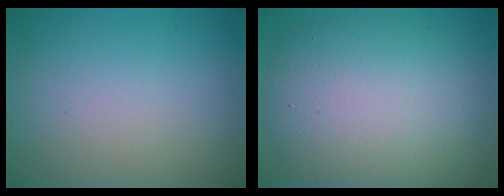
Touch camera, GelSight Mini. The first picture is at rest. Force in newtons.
{"total": 10.2, "press": 10.2, "slide": 0.5}